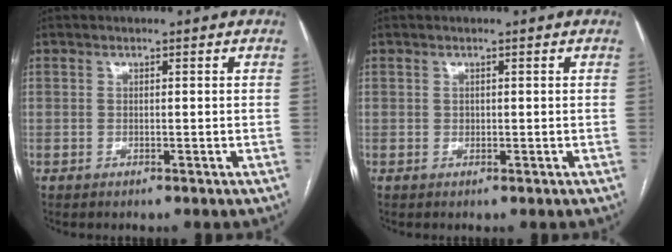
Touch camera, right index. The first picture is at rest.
{"total": 0.5, "force": [0.0, 0.5, 0.2], "torque": [0.000, 0.002, 0.000]}